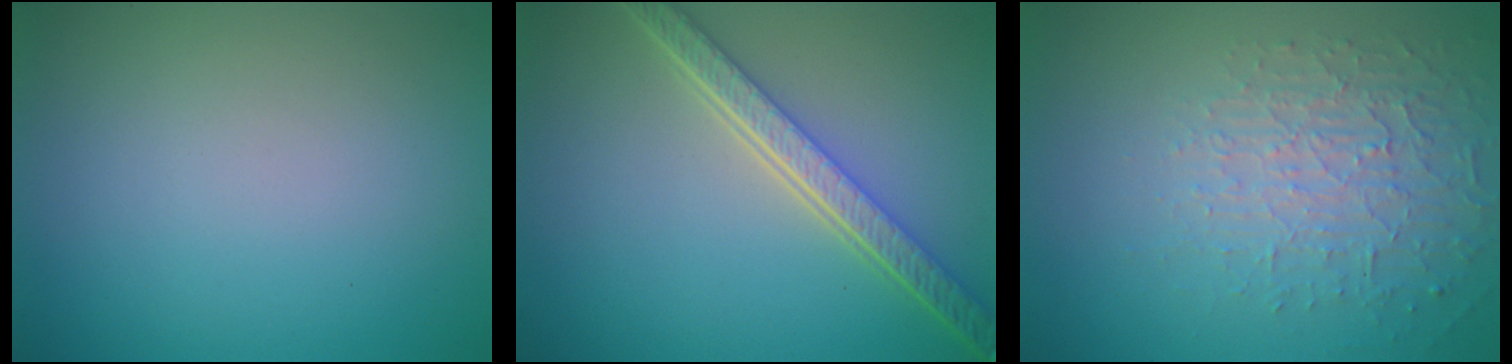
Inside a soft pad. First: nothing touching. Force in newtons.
{"total": 5.5, "press": 4.3, "slide": 3.5}
{"total": 3.9, "press": 3.0, "slide": 2.6}